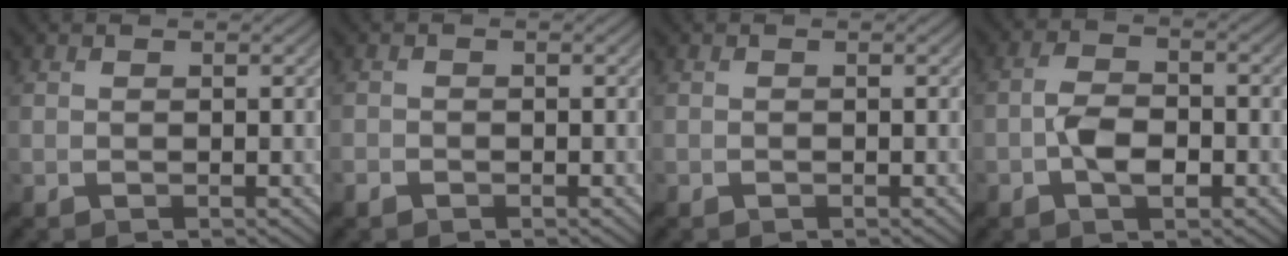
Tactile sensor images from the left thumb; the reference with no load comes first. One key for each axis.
{"total": 1.1, "fx": -0.9, "fy": 0.5, "fz": 0.3, "tx": -0.008, "ty": 0.001, "tz": -0.020}
{"total": 0.0}
{"total": 4.8, "fx": -1.6, "fy": 2.1, "fz": 4.0, "tx": -0.084, "ty": 0.006, "tz": -0.038}